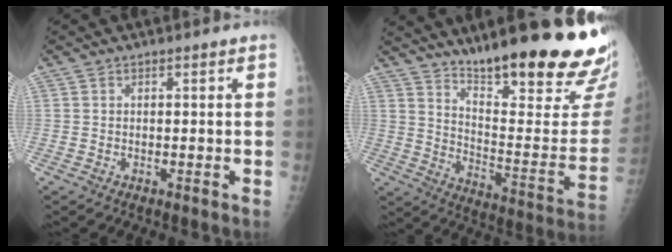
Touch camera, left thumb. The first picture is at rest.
{"total": 28.3, "force": [20.5, 5.2, 18.8], "torque": [-0.235, -0.131, 0.293]}